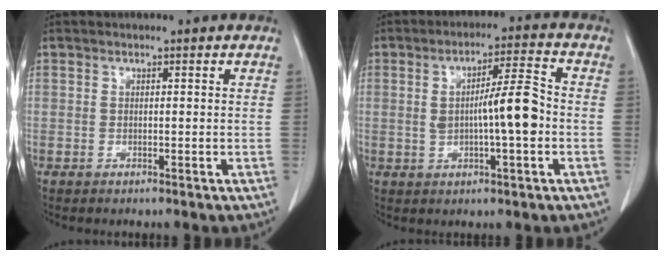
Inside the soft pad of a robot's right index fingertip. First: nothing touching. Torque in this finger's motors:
{"motor_torque": [0.35, 0.06, 0.26, 0.07]}